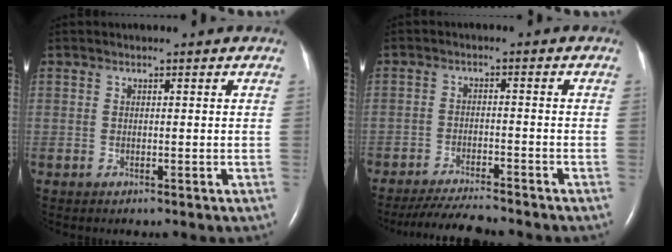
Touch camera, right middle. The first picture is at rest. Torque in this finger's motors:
{"motor_torque": [0.00, 0.00, 0.07, 0.04]}